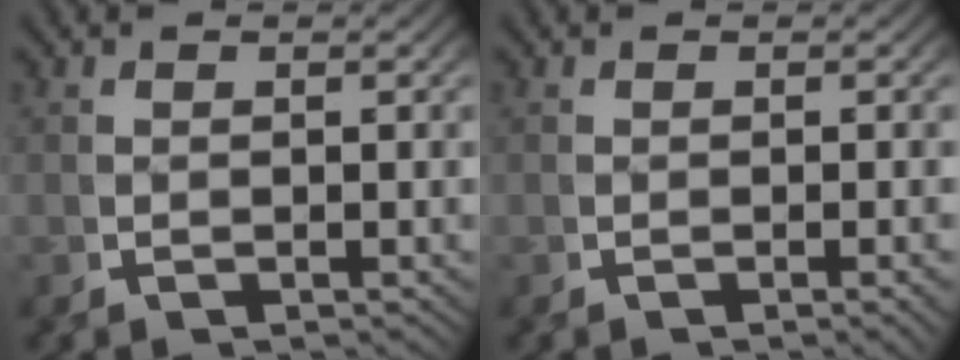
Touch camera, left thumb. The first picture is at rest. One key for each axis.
{"total": 1.0, "fx": -0.3, "fy": 0.1, "fz": 0.9, "tx": -0.016, "ty": 0.005, "tz": -0.006}